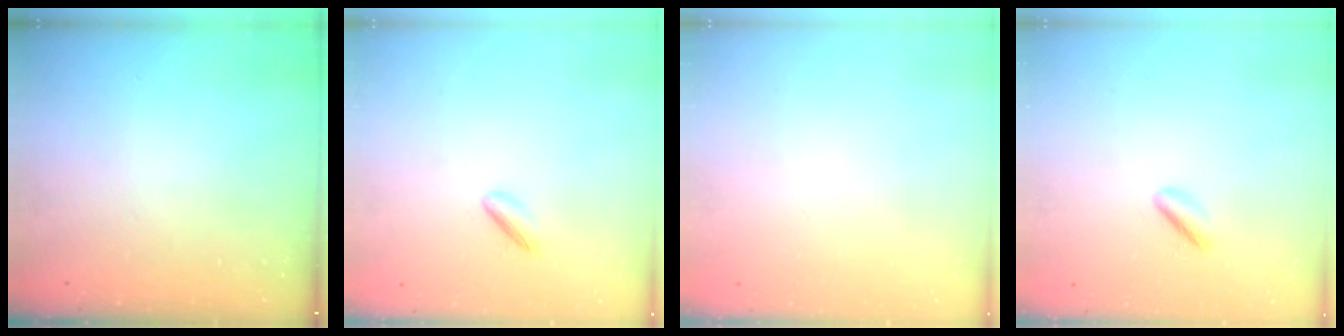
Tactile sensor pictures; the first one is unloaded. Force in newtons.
{"total": 3.1, "press": 3.0, "slide": 0.9}
{"total": 2.0, "press": 2.0, "slide": 0.1}
{"total": 1.7, "press": 1.6, "slide": 0.7}